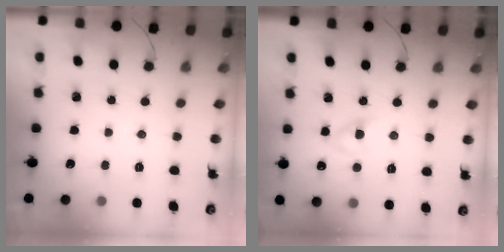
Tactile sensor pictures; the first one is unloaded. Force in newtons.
{"total": 2.8, "press": 2.6, "slide": 1.2}